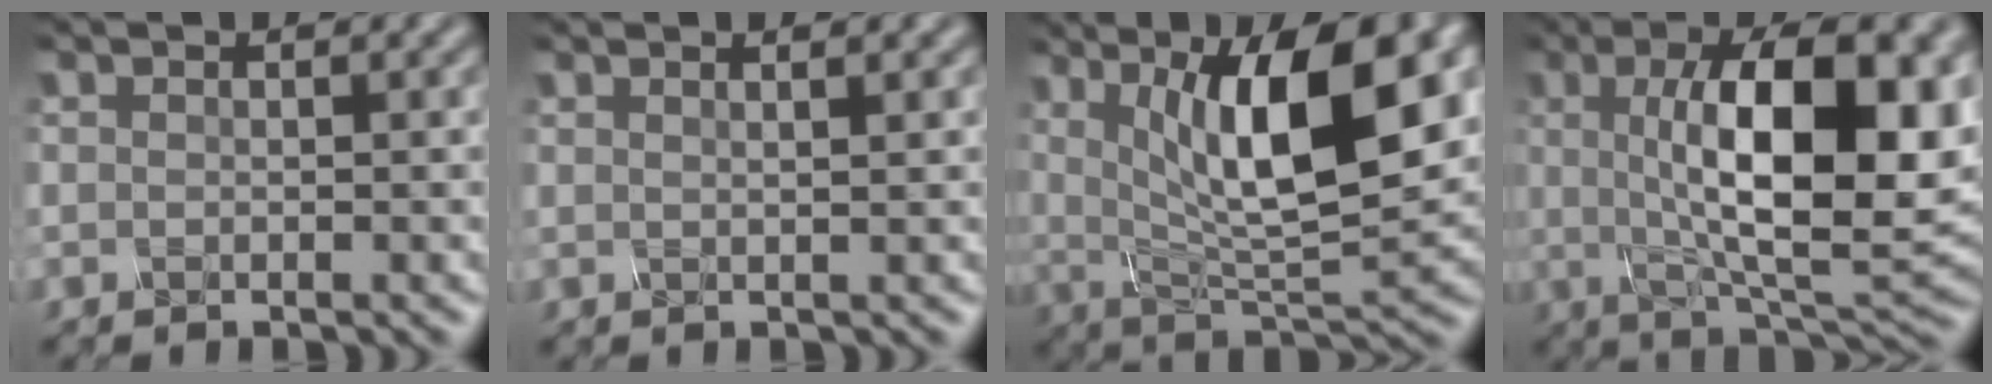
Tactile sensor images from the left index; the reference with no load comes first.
{"total": 2.6, "force": [1.4, 1.1, 1.8], "torque": [0.001, 0.015, -0.011]}
{"total": 12.0, "force": [3.3, 3.9, 10.9], "torque": [-0.161, -0.002, 0.055]}
{"total": 13.3, "force": [1.1, 4.5, 12.5], "torque": [-0.172, 0.002, 0.012]}